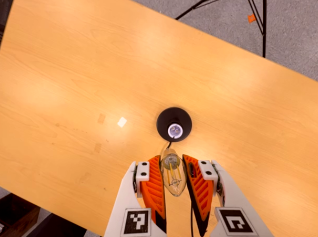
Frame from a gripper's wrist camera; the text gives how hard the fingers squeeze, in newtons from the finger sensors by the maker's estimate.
{"total": 20.1, "left": 22.6, "right": 17.6}